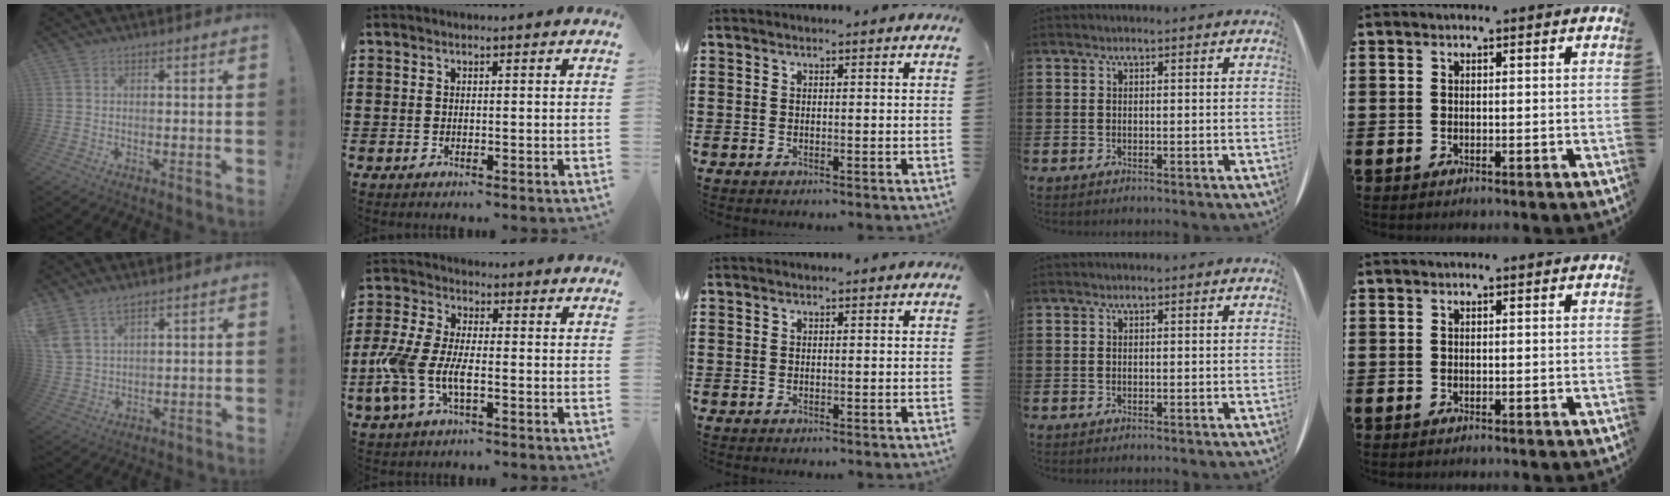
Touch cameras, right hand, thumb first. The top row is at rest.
{"thumb": {"total": 6.6, "force": [4.9, 3.2, 3.1], "torque": [-0.056, -0.022, 0.098]}, "index": {"total": 8.1, "force": [-2.4, 3.8, 6.8], "torque": [-0.178, -0.014, -0.054]}}